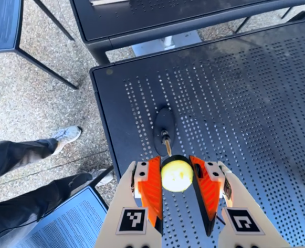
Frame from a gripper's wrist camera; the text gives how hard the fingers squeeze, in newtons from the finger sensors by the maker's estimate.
{"total": 10.7, "left": 10.7, "right": 10.7}